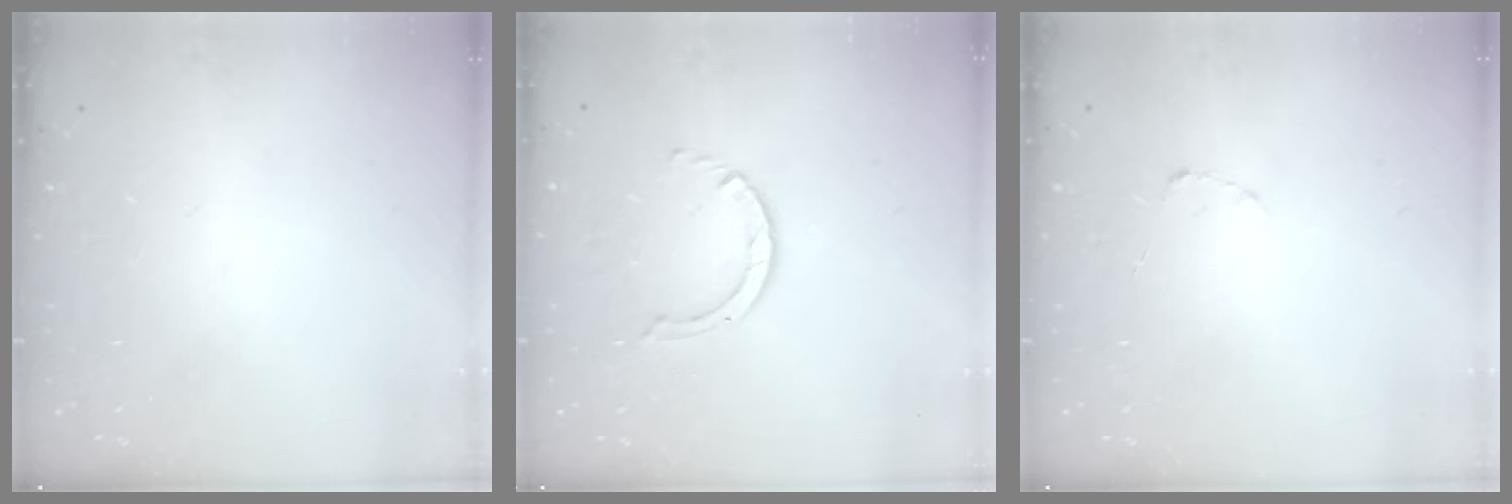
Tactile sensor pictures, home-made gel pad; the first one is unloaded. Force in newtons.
{"total": 1.4, "press": 1.4, "slide": 0.2}
{"total": 1.8, "press": 1.7, "slide": 0.3}